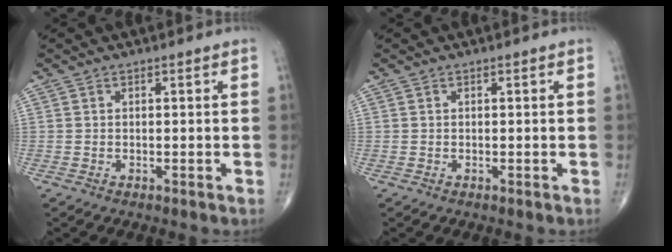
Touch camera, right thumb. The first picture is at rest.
{"total": 0.0}